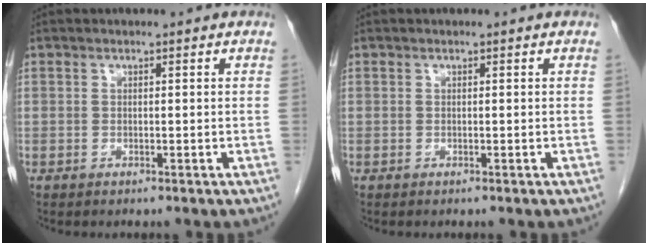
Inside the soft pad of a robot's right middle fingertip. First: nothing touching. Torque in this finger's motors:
{"motor_torque": [0.03, 0.06, 0.01, 0.00]}